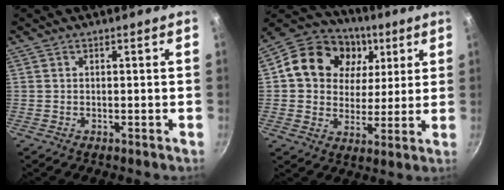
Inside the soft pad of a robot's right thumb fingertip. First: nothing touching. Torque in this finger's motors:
{"motor_torque": [0.02, 0.18, 0.20, -0.04, 0.19]}